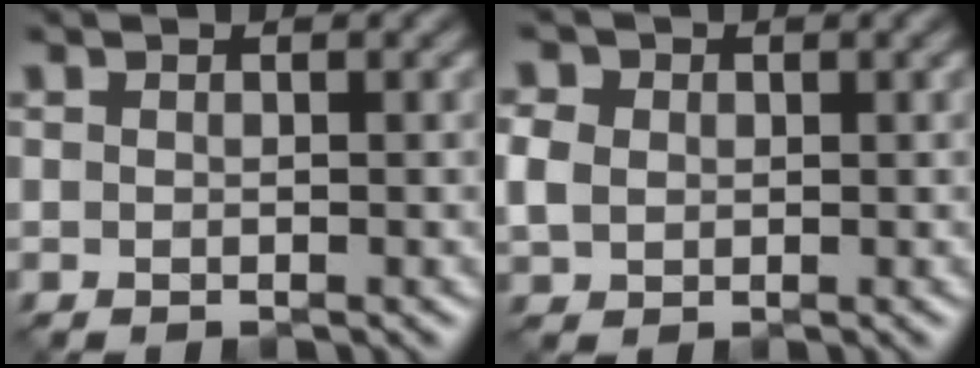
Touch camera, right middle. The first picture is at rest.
{"total": 2.0, "force": [0.0, 1.9, 0.8], "torque": [-0.028, 0.002, 0.002]}